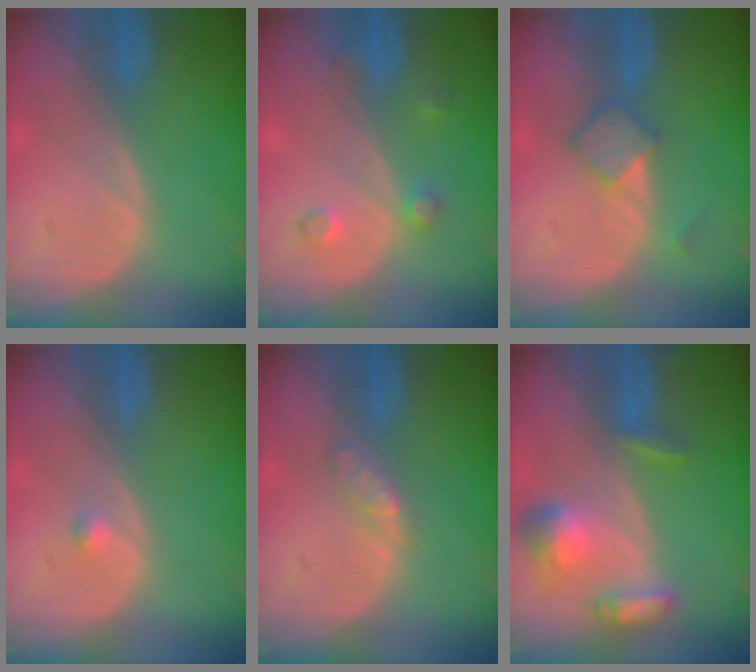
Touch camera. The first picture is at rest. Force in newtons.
{"total": 2.6, "press": 2.6, "slide": 0.3}
{"total": 3.4, "press": 3.4, "slide": 0.3}
{"total": 0.8, "press": 0.8, "slide": 0.2}
{"total": 2.4, "press": 2.4, "slide": 0.2}
{"total": 7.1, "press": 6.5, "slide": 2.7}